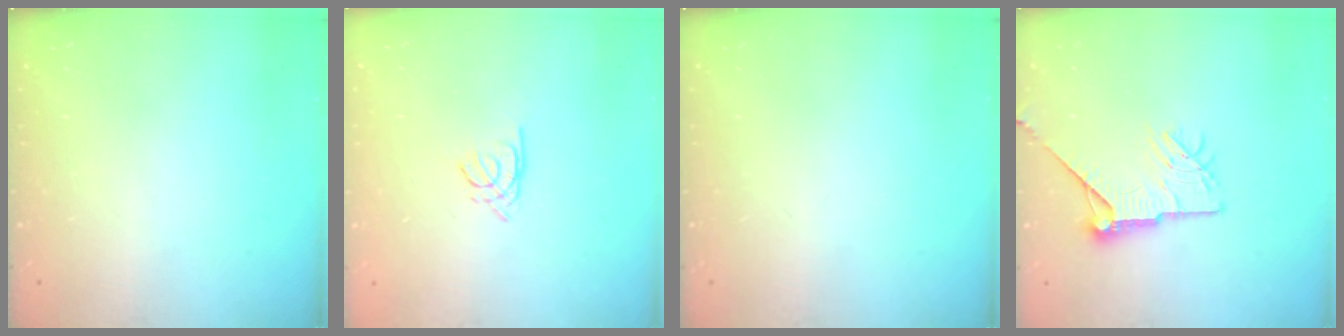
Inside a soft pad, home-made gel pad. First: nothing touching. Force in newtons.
{"total": 1.3, "press": 1.3, "slide": 0.4}
{"total": 0.0}
{"total": 11.6, "press": 11.5, "slide": 1.2}